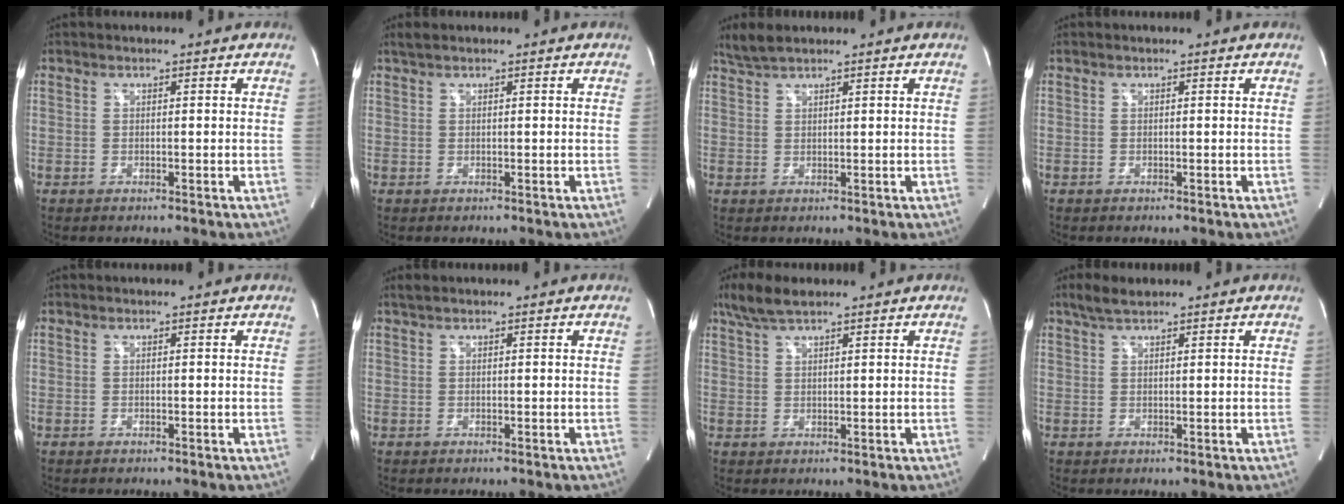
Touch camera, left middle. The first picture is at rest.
{"total": 1.2, "force": [1.0, 0.2, 0.7], "torque": [-0.019, 0.015, 0.023]}
{"total": 2.8, "force": [2.6, 0.2, 1.2], "torque": [-0.032, 0.016, 0.056]}
{"total": 0.0}
{"total": 0.0}
{"total": 0.9, "force": [0.7, 0.1, 0.5], "torque": [-0.016, 0.015, 0.019]}
{"total": 4.9, "force": [3.8, 0.9, 2.9], "torque": [-0.069, 0.020, 0.077]}
{"total": 3.0, "force": [2.4, 0.6, 1.7], "torque": [-0.042, 0.014, 0.049]}